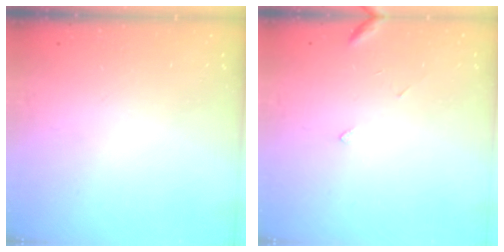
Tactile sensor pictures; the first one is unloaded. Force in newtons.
{"total": 3.3, "press": 3.2, "slide": 0.4}